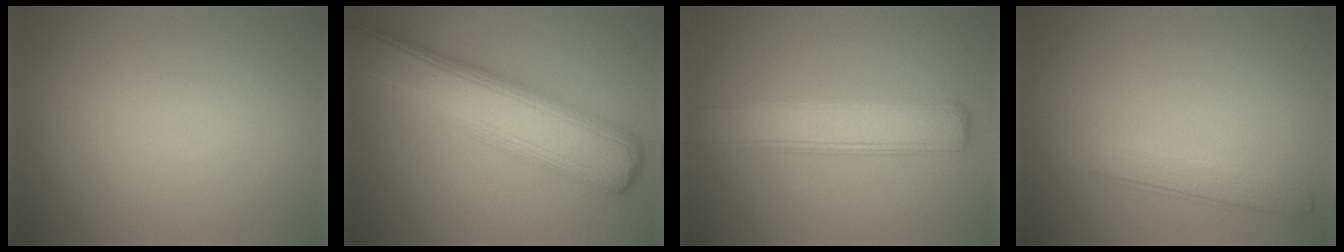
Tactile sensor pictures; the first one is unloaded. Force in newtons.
{"total": 9.6, "press": 9.6, "slide": 0.3}
{"total": 5.4, "press": 5.4, "slide": 0.1}
{"total": 2.5, "press": 2.4, "slide": 0.1}